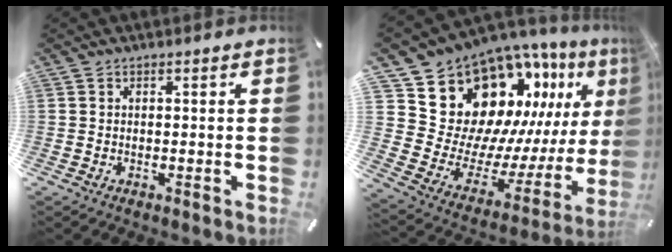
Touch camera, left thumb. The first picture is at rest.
{"total": 18.5, "force": [12.8, 11.6, 6.5], "torque": [-0.083, -0.135, 0.246]}